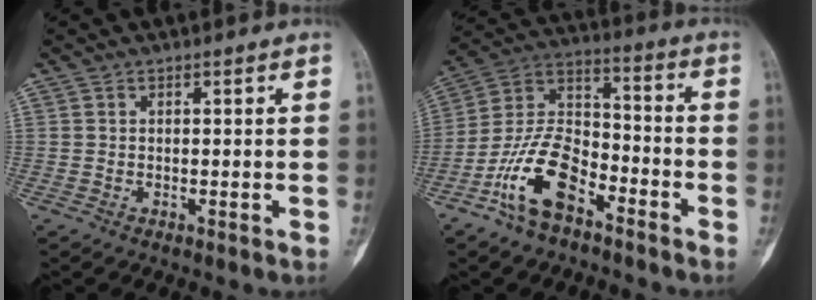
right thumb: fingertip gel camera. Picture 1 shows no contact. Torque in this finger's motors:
{"motor_torque": [0.25, 0.29, 1.24, -0.62, 0.09]}